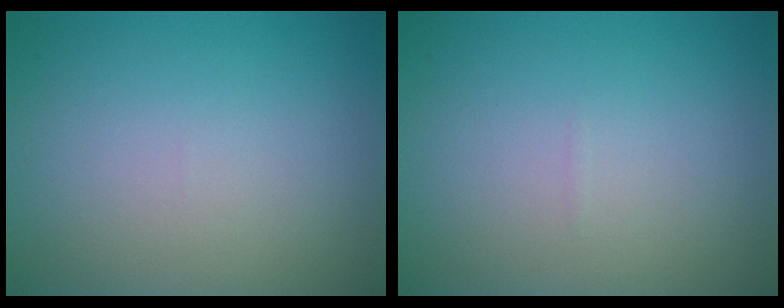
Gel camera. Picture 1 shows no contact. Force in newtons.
{"total": 0.0}